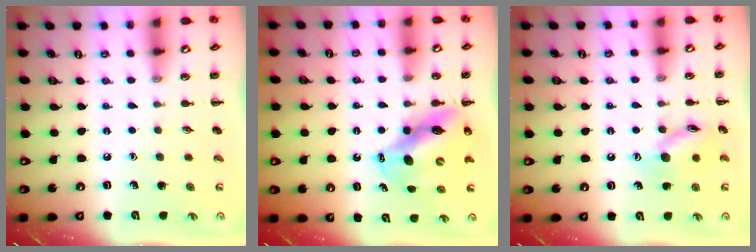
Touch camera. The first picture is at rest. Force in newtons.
{"total": 11.6, "press": 11.2, "slide": 3.1}
{"total": 11.0, "press": 11.0, "slide": 0.5}